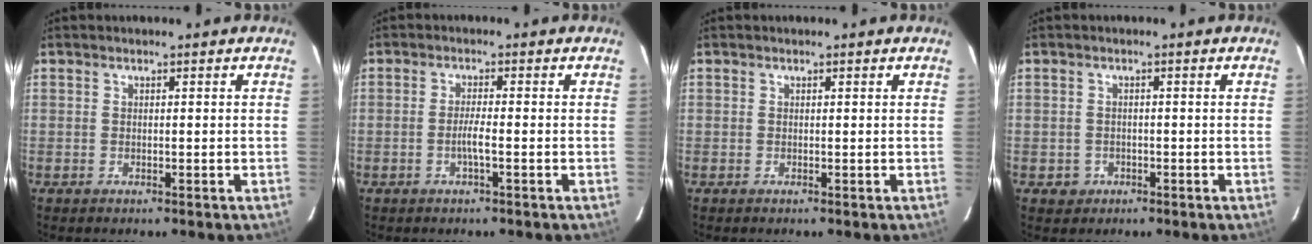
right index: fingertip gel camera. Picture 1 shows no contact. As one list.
[{"total": 2.5, "force": [-0.8, -0.1, 2.3], "torque": [-0.046, -0.001, -0.016]}, {"total": 0.0}, {"total": 2.3, "force": [-0.9, 2.1, 0.0], "torque": [0.007, 0.011, -0.009]}]